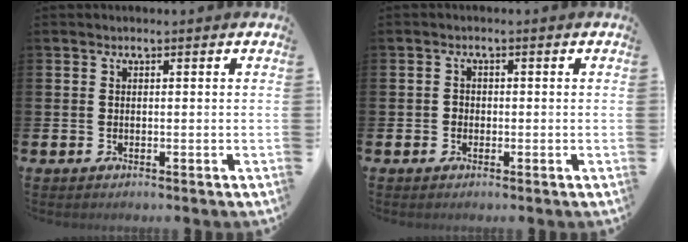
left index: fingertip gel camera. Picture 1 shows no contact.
{"total": 1.1, "force": [-0.4, 1.0, 0.2], "torque": [-0.001, 0.003, -0.011]}